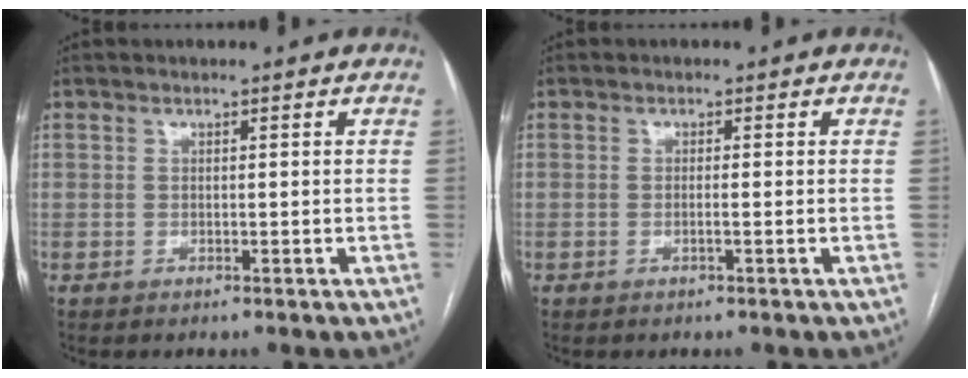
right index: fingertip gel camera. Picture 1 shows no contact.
{"total": 0.9, "force": [-0.2, -0.1, 0.8], "torque": [-0.016, 0.000, -0.004]}